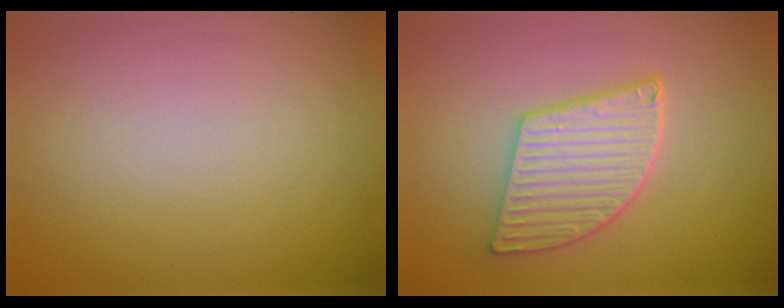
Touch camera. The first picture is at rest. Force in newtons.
{"total": 5.4, "press": 4.3, "slide": 3.2}